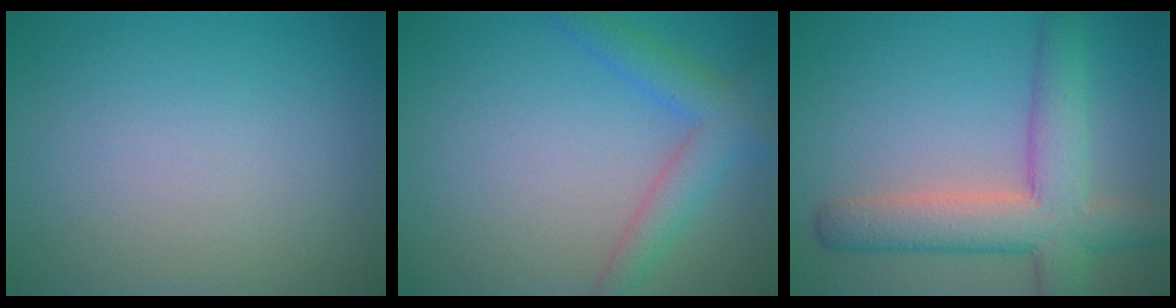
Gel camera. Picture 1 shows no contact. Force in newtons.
{"total": 3.6, "press": 3.6, "slide": 0.2}
{"total": 7.1, "press": 7.1, "slide": 0.4}